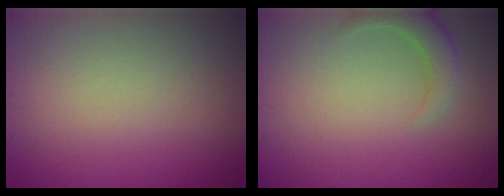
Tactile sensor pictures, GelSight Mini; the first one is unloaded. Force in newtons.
{"total": 2.7, "press": 2.7, "slide": 0.3}